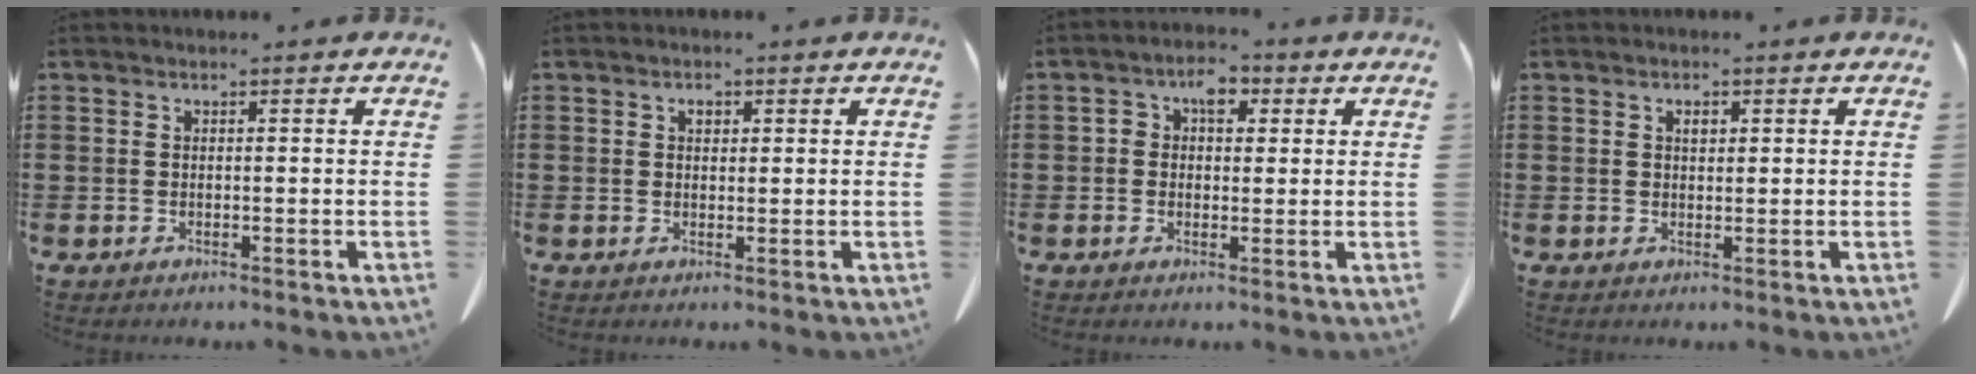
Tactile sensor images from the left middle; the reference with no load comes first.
{"total": 1.2, "force": [0.6, 0.7, 0.8], "torque": [-0.010, 0.002, 0.008]}
{"total": 3.8, "force": [1.1, 2.6, 2.6], "torque": [-0.052, 0.010, 0.014]}
{"total": 1.1, "force": [0.5, 0.6, 0.8], "torque": [-0.010, 0.002, 0.007]}